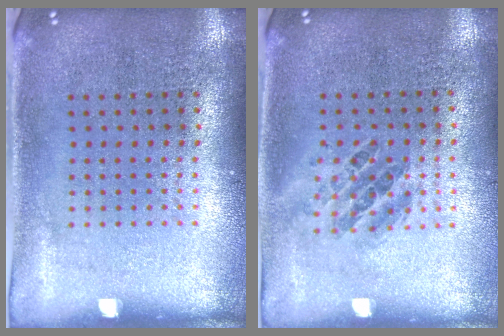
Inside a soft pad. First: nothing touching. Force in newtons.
{"total": 1.0, "press": 0.9, "slide": 0.5}